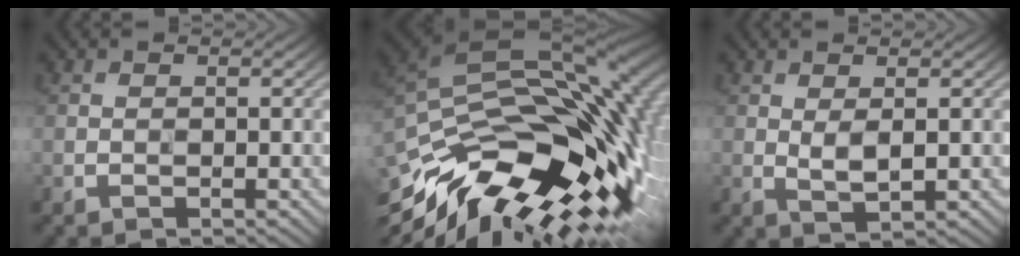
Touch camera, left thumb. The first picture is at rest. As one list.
[{"total": 18.2, "force": [-7.8, 9.2, 13.7], "torque": [-0.264, -0.012, -0.132]}, {"total": 2.2, "force": [0.5, 0.7, 2.0], "torque": [-0.046, 0.000, 0.015]}]